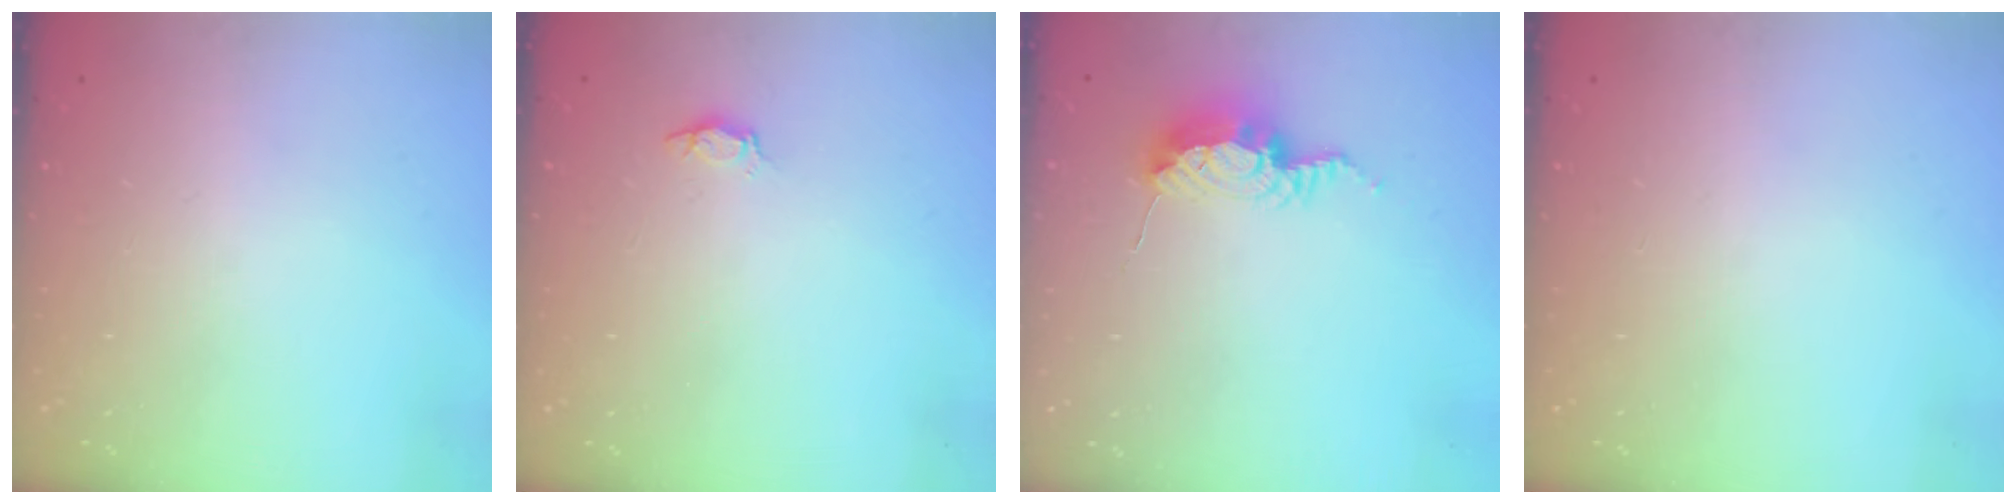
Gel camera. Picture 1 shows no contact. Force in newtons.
{"total": 2.9, "press": 2.9, "slide": 0.4}
{"total": 9.2, "press": 9.2, "slide": 0.2}
{"total": 0.0}